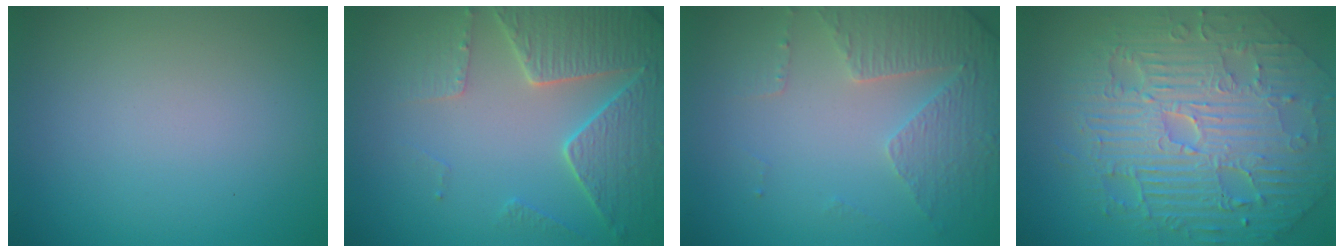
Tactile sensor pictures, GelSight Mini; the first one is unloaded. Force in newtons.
{"total": 5.7, "press": 4.9, "slide": 3.0}
{"total": 4.6, "press": 3.4, "slide": 3.2}
{"total": 11.1, "press": 7.2, "slide": 8.5}